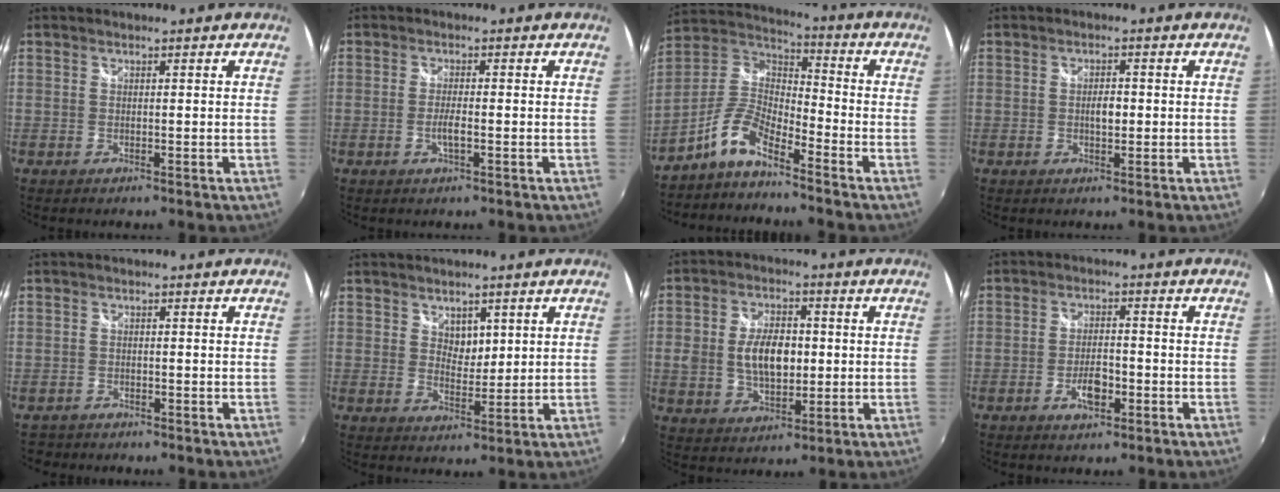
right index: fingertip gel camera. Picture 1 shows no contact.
{"total": 2.4, "force": [-0.9, 0.2, 2.2], "torque": [-0.044, -0.003, -0.016]}
{"total": 8.6, "force": [-6.2, 2.6, 5.4], "torque": [-0.128, 0.022, -0.133]}
{"total": 2.5, "force": [-0.2, 1.3, 2.1], "torque": [-0.036, 0.002, -0.005]}
{"total": 2.2, "force": [-1.6, 1.5, -0.2], "torque": [-0.005, 0.005, -0.029]}
{"total": 3.6, "force": [1.9, 2.5, 1.8], "torque": [-0.022, -0.001, 0.033]}
{"total": 10.2, "force": [0.0, 6.1, 8.2], "torque": [-0.153, 0.006, 0.003]}
{"total": 4.9, "force": [-2.3, 2.2, 3.8], "torque": [-0.077, 0.000, -0.038]}